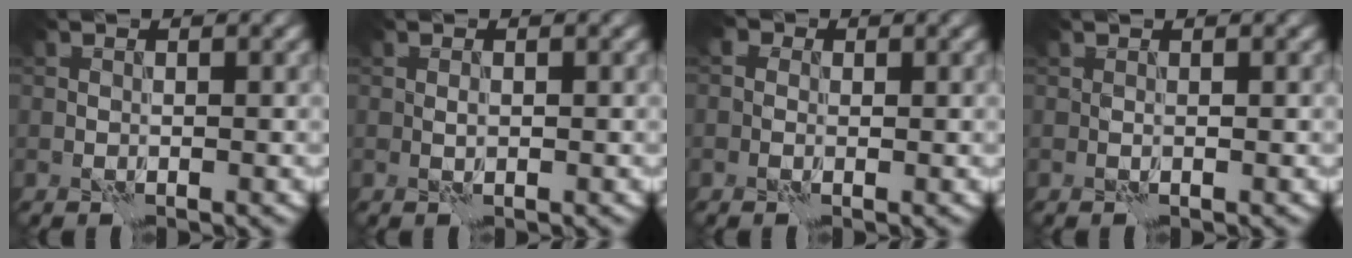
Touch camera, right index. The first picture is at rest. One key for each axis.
{"total": 0.0}
{"total": 2.6, "fx": 0.6, "fy": 2.2, "fz": 1.3, "tx": -0.005, "ty": 0.013, "tz": -0.018}
{"total": 0.6, "fx": 0.4, "fy": 0.2, "fz": 0.4, "tx": -0.011, "ty": 0.001, "tz": 0.005}